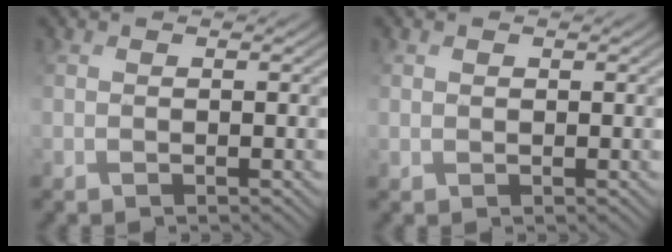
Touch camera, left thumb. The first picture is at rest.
{"total": 0.8, "force": [0.4, 0.4, -0.6], "torque": [0.008, 0.001, 0.011]}